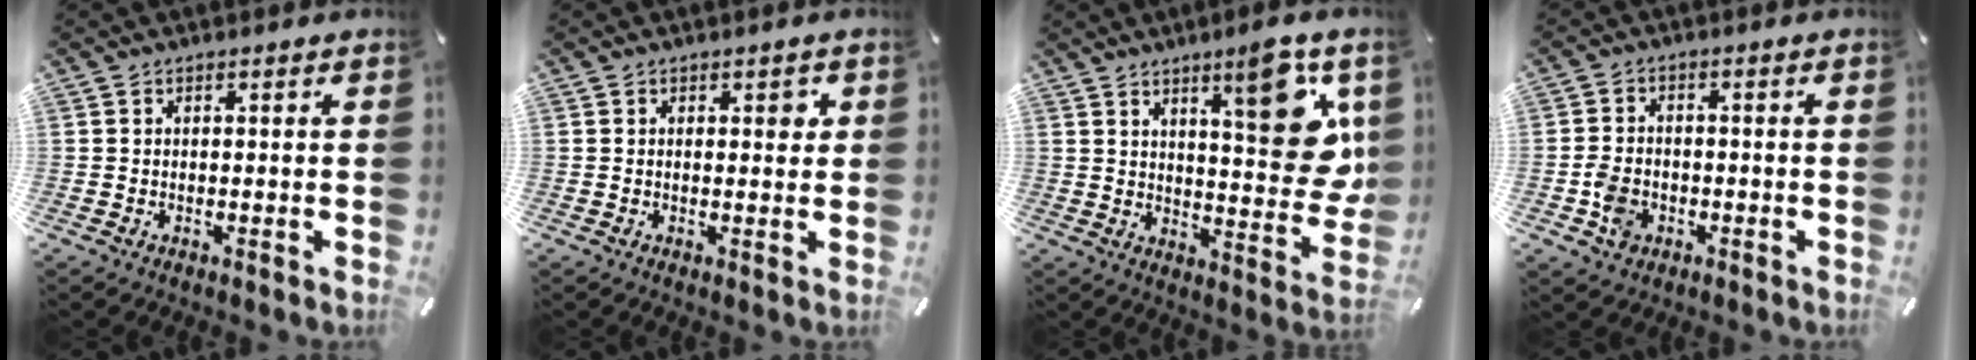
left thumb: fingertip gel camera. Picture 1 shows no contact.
{"total": 1.3, "force": [0.3, 0.6, 1.1], "torque": [-0.007, -0.001, 0.000]}
{"total": 16.8, "force": [8.1, 5.8, 13.5], "torque": [-0.157, -0.052, 0.122]}
{"total": 5.3, "force": [-2.0, 4.2, 2.5], "torque": [-0.045, 0.006, -0.037]}